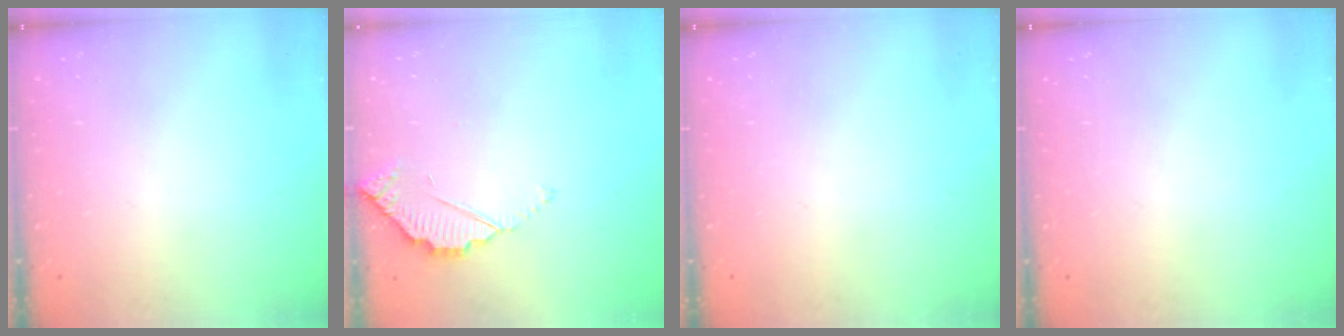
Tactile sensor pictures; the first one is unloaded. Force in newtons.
{"total": 3.0, "press": 3.0, "slide": 0.3}
{"total": 0.0}
{"total": 0.0}